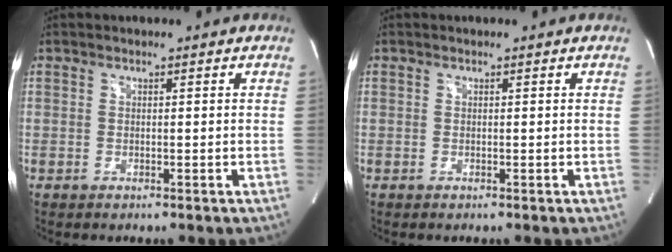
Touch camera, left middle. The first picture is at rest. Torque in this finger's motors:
{"motor_torque": [0.00, 0.00, 0.00, 0.00]}